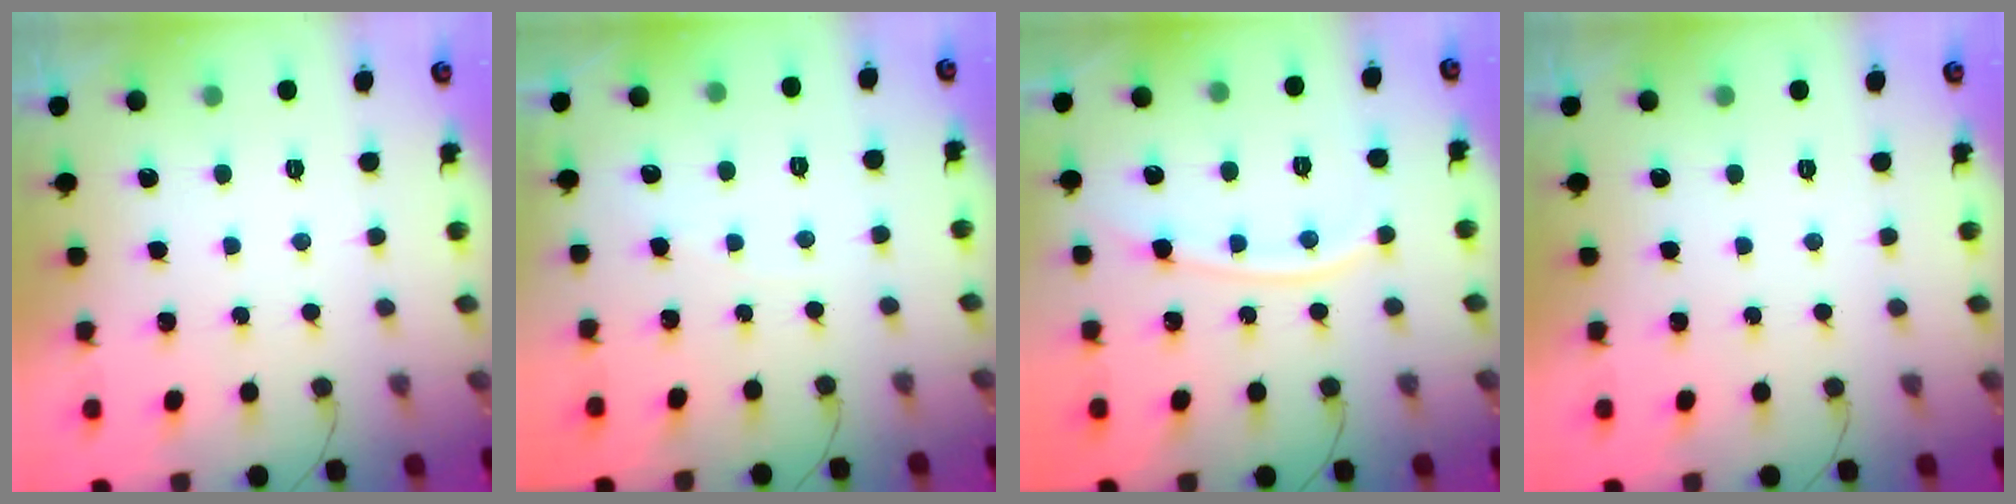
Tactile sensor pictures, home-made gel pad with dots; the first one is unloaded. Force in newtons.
{"total": 2.3, "press": 2.3, "slide": 0.4}
{"total": 9.9, "press": 9.8, "slide": 1.3}
{"total": 0.0}